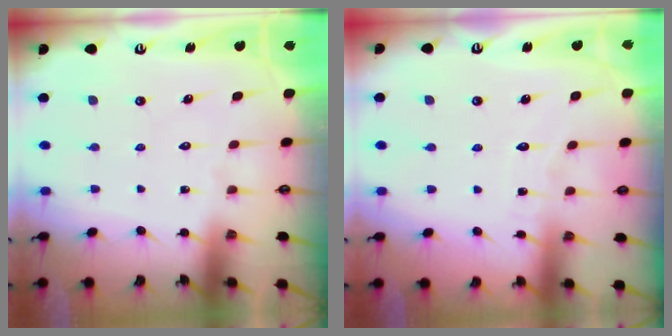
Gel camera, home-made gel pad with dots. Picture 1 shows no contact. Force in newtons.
{"total": 3.4, "press": 3.4, "slide": 0.2}